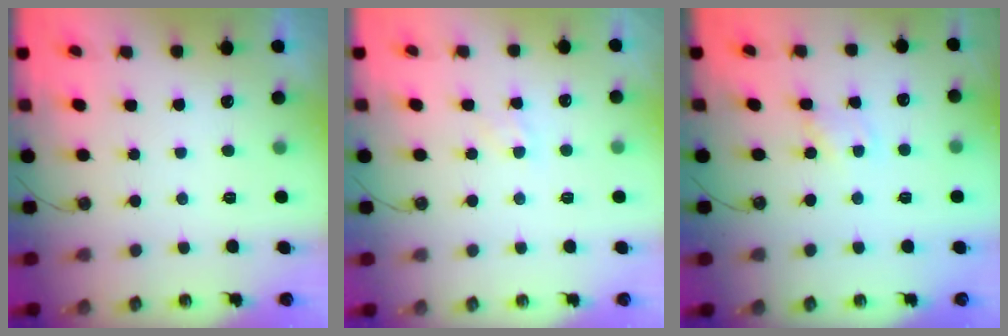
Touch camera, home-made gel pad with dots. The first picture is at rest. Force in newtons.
{"total": 5.1, "press": 5.1, "slide": 0.7}
{"total": 2.6, "press": 2.5, "slide": 0.4}